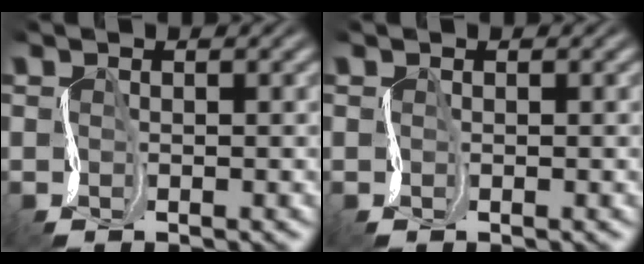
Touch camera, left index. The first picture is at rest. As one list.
[{"total": 0.0}]